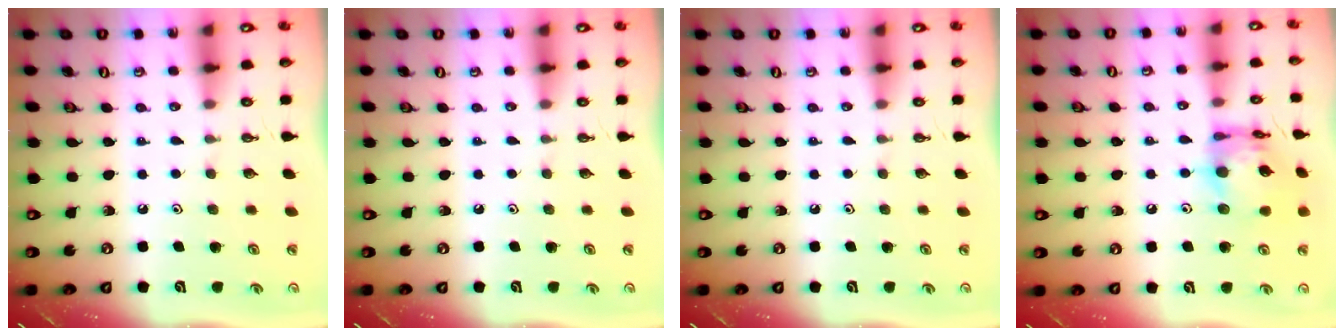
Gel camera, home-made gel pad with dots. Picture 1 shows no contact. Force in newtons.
{"total": 0.0}
{"total": 0.0}
{"total": 14.7, "press": 14.6, "slide": 1.5}